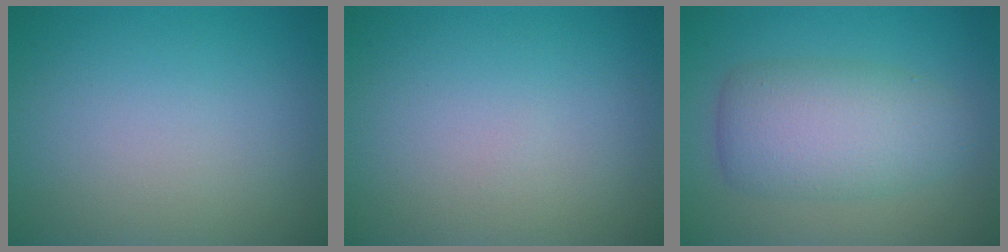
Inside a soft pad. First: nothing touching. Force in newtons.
{"total": 0.0}
{"total": 5.8, "press": 5.8, "slide": 0.0}